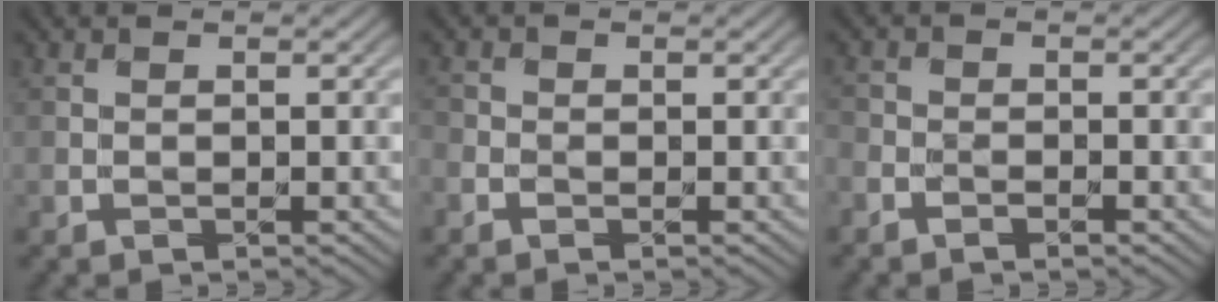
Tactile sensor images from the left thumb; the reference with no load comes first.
{"total": 1.2, "force": [-0.8, 1.0, 0.2], "torque": [-0.007, -0.007, -0.018]}
{"total": 1.6, "force": [-1.4, 0.8, 0.2], "torque": [0.003, -0.002, -0.028]}